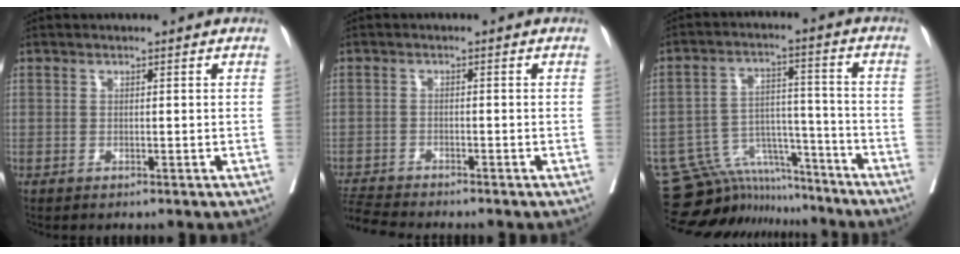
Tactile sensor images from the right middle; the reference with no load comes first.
{"total": 5.1, "force": [-5.0, -0.3, 0.9], "torque": [-0.021, -0.019, -0.091]}
{"total": 11.1, "force": [-10.6, 3.4, -0.3], "torque": [-0.001, 0.038, -0.173]}